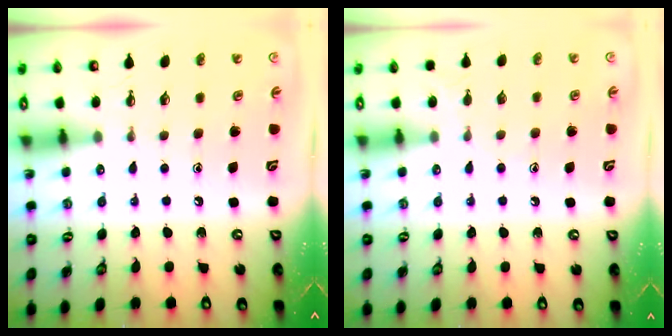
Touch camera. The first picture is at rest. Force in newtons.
{"total": 3.6, "press": 3.6, "slide": 0.4}